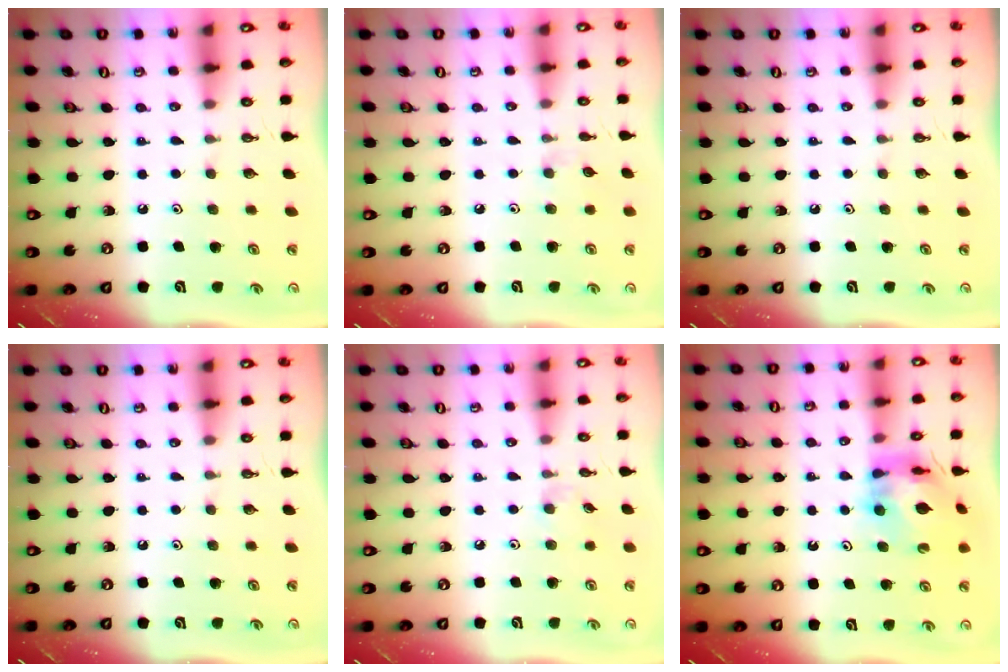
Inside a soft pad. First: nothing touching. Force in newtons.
{"total": 3.5, "press": 3.4, "slide": 0.5}
{"total": 0.0}
{"total": 0.0}
{"total": 3.2, "press": 3.1, "slide": 0.6}
{"total": 12.0, "press": 11.9, "slide": 1.6}